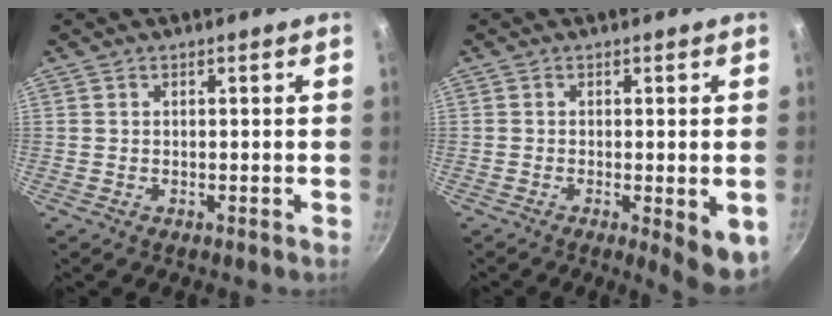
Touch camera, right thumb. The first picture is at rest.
{"total": 6.8, "force": [-1.7, 1.8, 6.3], "torque": [-0.074, -0.008, -0.018]}